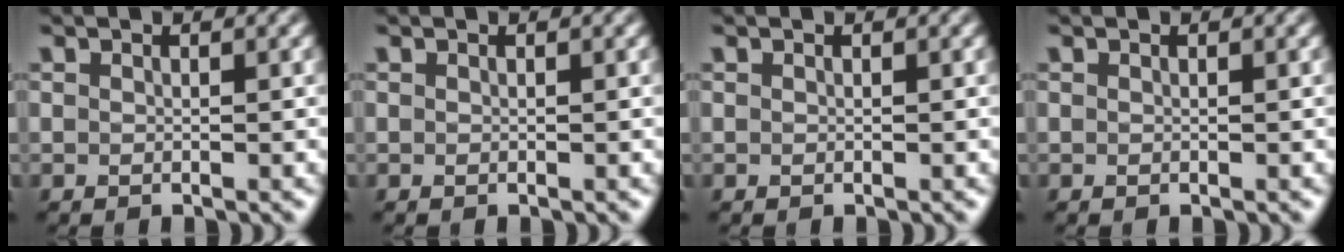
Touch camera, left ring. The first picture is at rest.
{"total": 0.0}
{"total": 0.0}
{"total": 0.0}